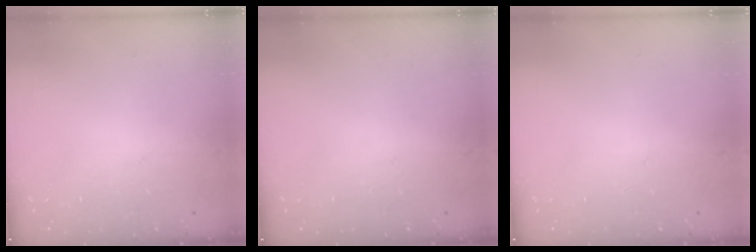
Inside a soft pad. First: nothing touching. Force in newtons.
{"total": 0.0}
{"total": 0.0}